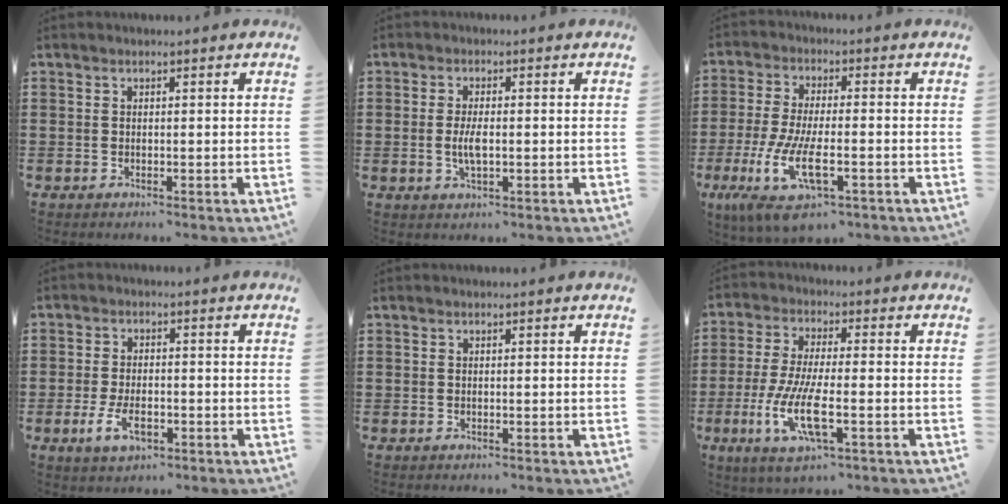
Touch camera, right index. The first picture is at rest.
{"total": 3.7, "force": [-0.4, 1.4, 3.4], "torque": [-0.076, -0.003, -0.012]}
{"total": 10.4, "force": [-5.0, 3.4, 8.5], "torque": [-0.199, -0.018, -0.094]}
{"total": 4.4, "force": [-1.7, 2.2, 3.4], "torque": [-0.080, -0.007, -0.034]}
{"total": 0.0}
{"total": 9.6, "force": [-3.9, 2.4, 8.5], "torque": [-0.185, -0.016, -0.073]}